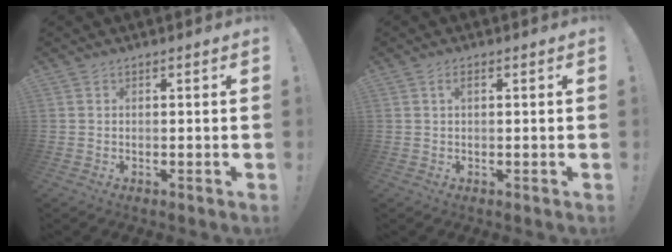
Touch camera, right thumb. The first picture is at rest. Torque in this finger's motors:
{"motor_torque": [0.36, 0.41, -0.10, -0.10, 0.13]}